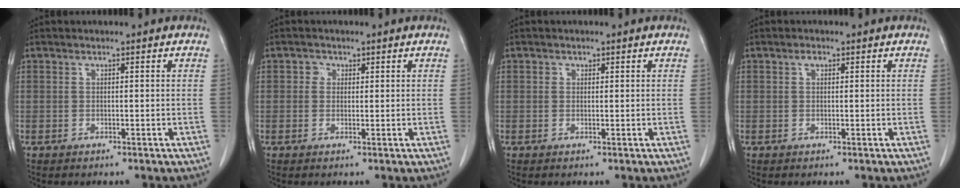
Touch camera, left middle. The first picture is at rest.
{"total": 1.3, "force": [0.5, 1.2, 0.3], "torque": [-0.001, 0.000, 0.004]}
{"total": 0.6, "force": [0.3, 0.6, 0.2], "torque": [0.001, 0.000, 0.004]}
{"total": 0.8, "force": [0.4, 0.5, 0.5], "torque": [-0.011, 0.003, 0.006]}